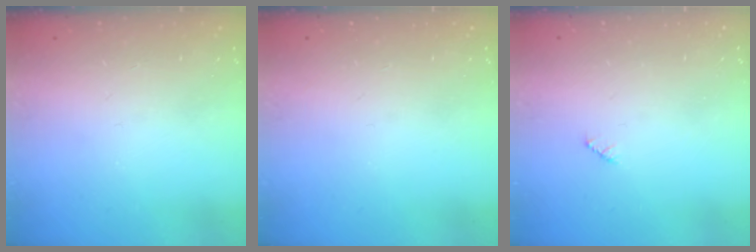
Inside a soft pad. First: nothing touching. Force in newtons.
{"total": 0.0}
{"total": 2.5, "press": 2.5, "slide": 0.3}